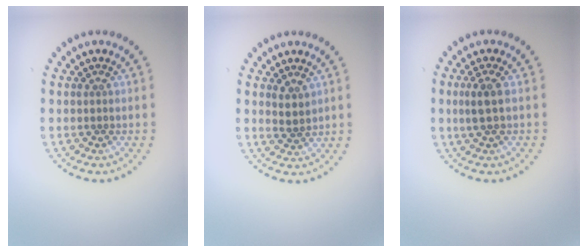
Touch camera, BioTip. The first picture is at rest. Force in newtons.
{"total": 1.5, "press": 1.0, "slide": 1.1}
{"total": 1.8, "press": 1.6, "slide": 0.9}